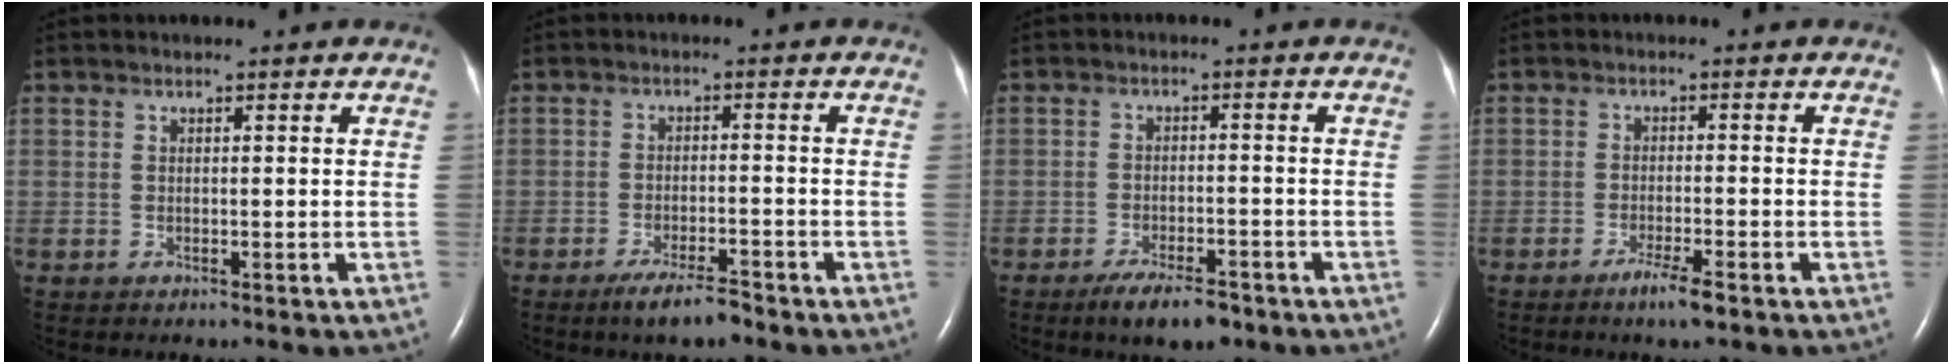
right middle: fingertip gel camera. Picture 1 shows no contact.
{"total": 4.9, "force": [-3.7, 0.6, 3.1], "torque": [-0.060, -0.007, -0.066]}
{"total": 5.8, "force": [-4.2, 1.6, 3.7], "torque": [-0.065, -0.005, -0.067]}
{"total": 3.5, "force": [-2.4, -0.1, 2.6], "torque": [-0.051, -0.008, -0.044]}